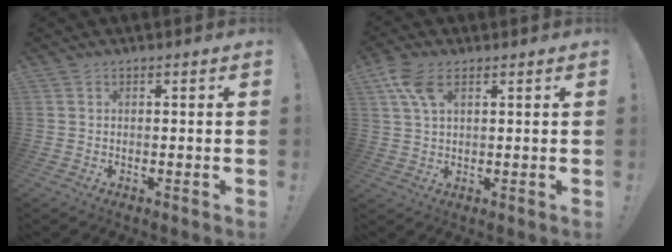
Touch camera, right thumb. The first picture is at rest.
{"total": 7.8, "force": [3.8, 4.1, 5.5], "torque": [-0.114, -0.004, 0.074]}